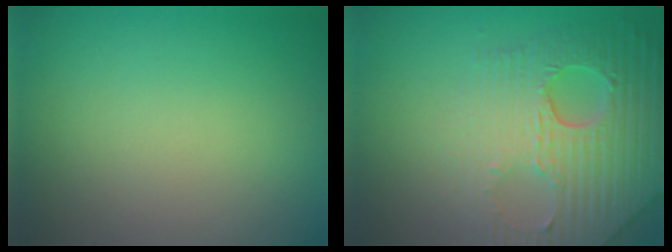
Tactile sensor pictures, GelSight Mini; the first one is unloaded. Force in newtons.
{"total": 8.5, "press": 5.8, "slide": 6.2}